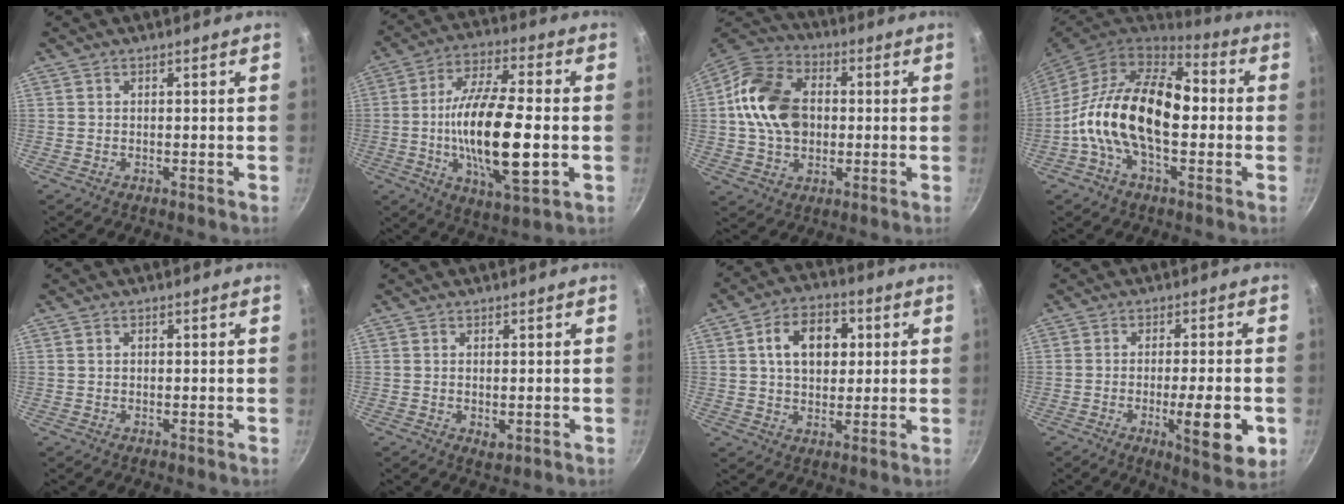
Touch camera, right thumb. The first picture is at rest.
{"total": 20.3, "force": [-2.6, 7.0, 18.9], "torque": [-0.344, 0.012, -0.052]}
{"total": 16.3, "force": [1.0, 12.1, 10.9], "torque": [-0.176, 0.020, 0.004]}
{"total": 19.9, "force": [-1.1, 11.4, 16.3], "torque": [-0.257, 0.036, -0.041]}
{"total": 0.8, "force": [0.1, 0.7, 0.4], "torque": [-0.004, 0.005, 0.002]}
{"total": 2.2, "force": [-0.2, 1.2, 1.8], "torque": [-0.028, -0.007, -0.001]}
{"total": 11.7, "force": [2.7, 8.2, 7.8], "torque": [-0.096, 0.009, 0.034]}
{"total": 11.3, "force": [-3.2, 2.6, 10.6], "torque": [-0.146, 0.000, -0.042]}